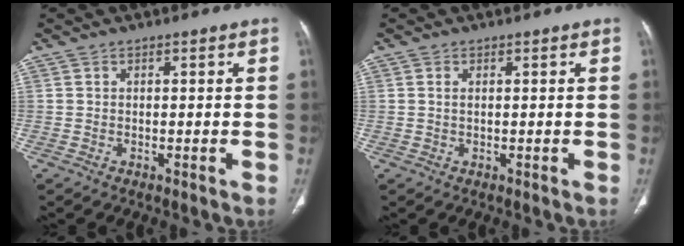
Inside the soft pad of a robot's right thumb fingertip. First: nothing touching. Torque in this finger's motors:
{"motor_torque": [-0.60, 0.05, 0.25, 0.26, -0.02]}